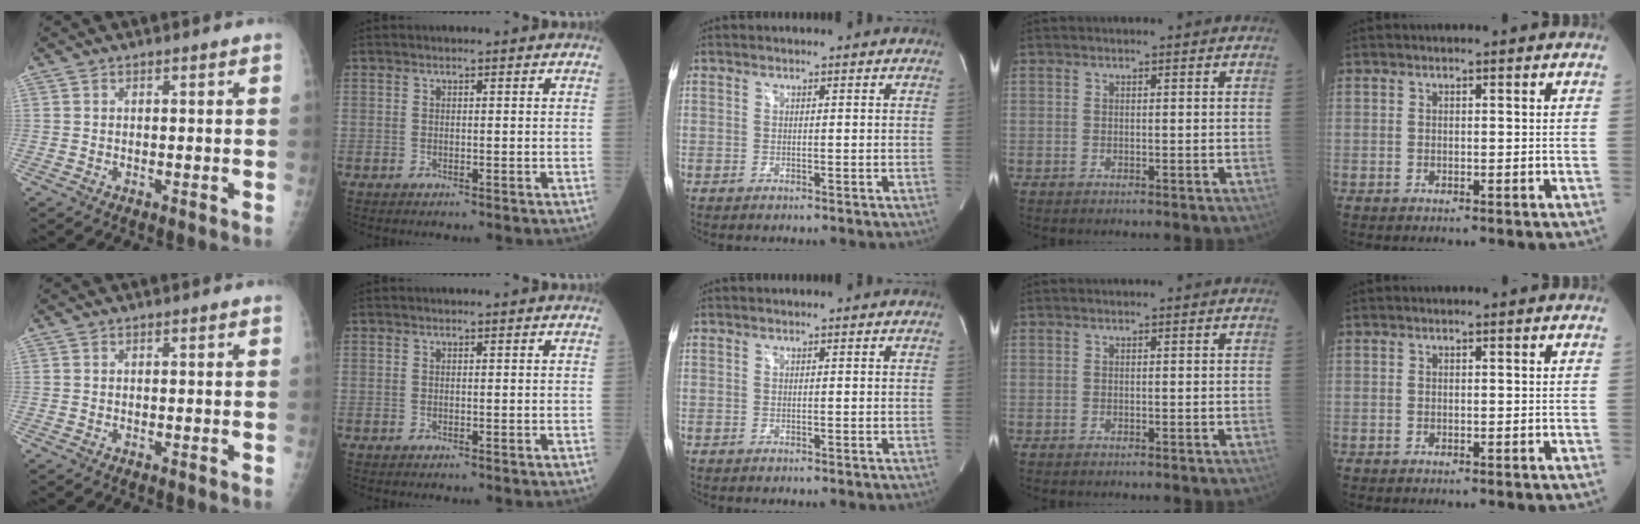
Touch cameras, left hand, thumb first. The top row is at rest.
{}